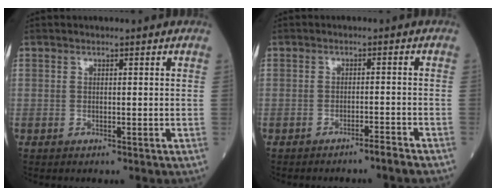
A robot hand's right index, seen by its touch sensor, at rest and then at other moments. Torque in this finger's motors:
{"motor_torque": [-0.12, -0.06, -0.06, 0.00]}